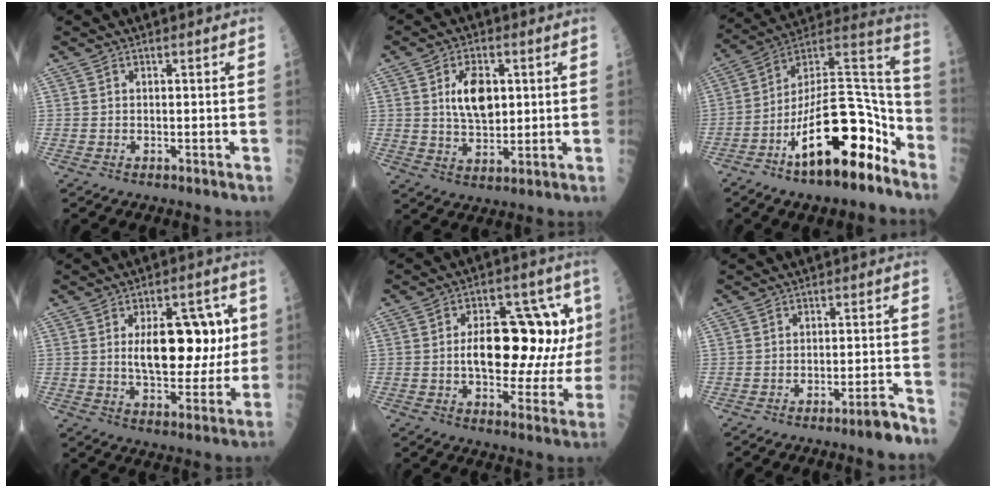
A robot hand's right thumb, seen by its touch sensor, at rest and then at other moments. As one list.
[{"total": 8.8, "force": [2.0, 5.1, 7.0], "torque": [-0.098, -0.011, 0.039]}, {"total": 23.0, "force": [-11.8, 9.1, 17.6], "torque": [-0.272, 0.092, -0.187]}, {"total": 15.7, "force": [2.2, 8.2, 13.2], "torque": [-0.150, 0.001, 0.038]}, {"total": 19.6, "force": [2.4, 10.1, 16.7], "torque": [-0.189, 0.023, 0.036]}, {"total": 4.4, "force": [-3.2, 0.4, 2.9], "torque": [-0.043, 0.030, -0.045]}]